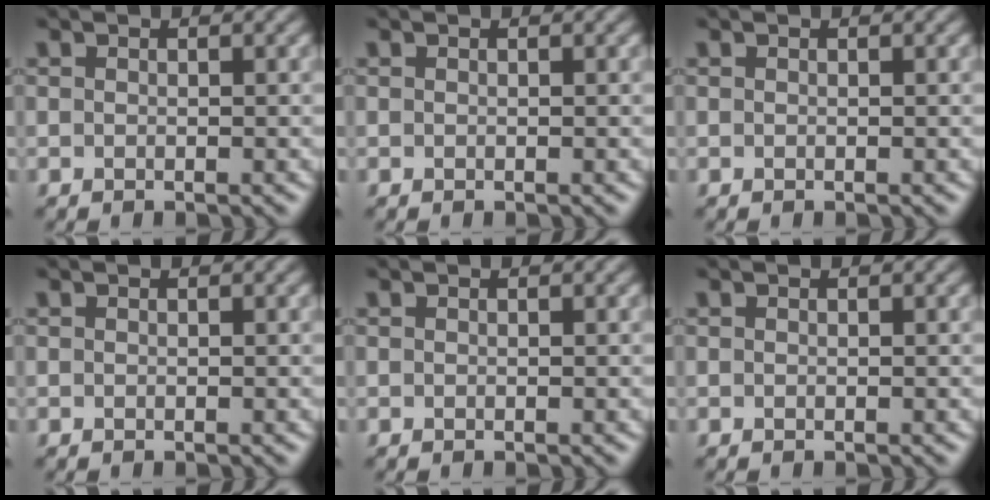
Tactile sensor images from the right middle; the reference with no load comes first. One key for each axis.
{"total": 0.0}
{"total": 0.0}
{"total": 0.0}
{"total": 0.0}
{"total": 0.0}